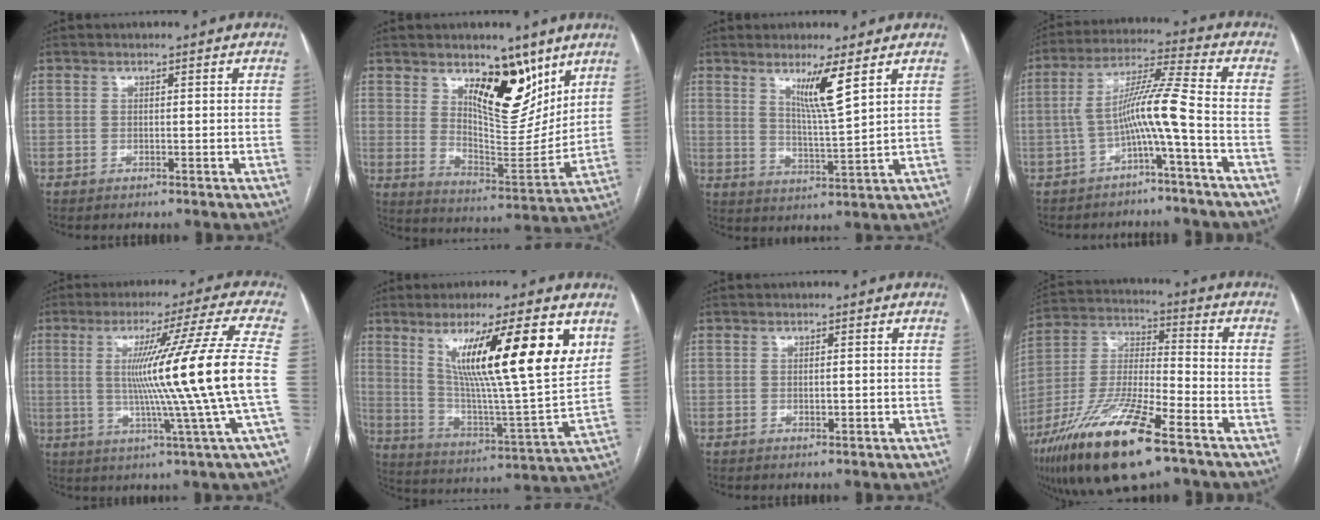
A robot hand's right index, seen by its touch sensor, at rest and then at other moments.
{"total": 13.0, "force": [7.7, 5.1, 9.2], "torque": [-0.131, -0.019, 0.136]}
{"total": 6.7, "force": [3.8, -0.6, 5.5], "torque": [-0.097, -0.019, 0.069]}
{"total": 8.6, "force": [-2.9, -1.1, 8.0], "torque": [-0.149, 0.028, -0.051]}
{"total": 17.1, "force": [-0.4, -3.4, 16.8], "torque": [-0.258, -0.010, -0.013]}
{"total": 20.2, "force": [8.8, 1.1, 18.2], "torque": [-0.287, -0.015, 0.141]}
{"total": 1.0, "force": [-0.2, 0.4, 1.0], "torque": [-0.016, -0.001, -0.001]}
{"total": 19.1, "force": [-11.6, 3.2, 14.9], "torque": [-0.320, -0.033, -0.209]}